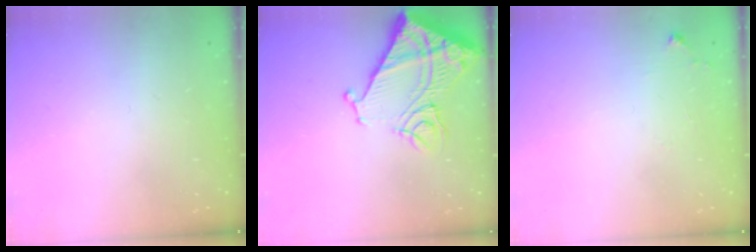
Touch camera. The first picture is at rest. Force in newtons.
{"total": 18.4, "press": 18.3, "slide": 2.2}
{"total": 4.7, "press": 4.7, "slide": 0.6}